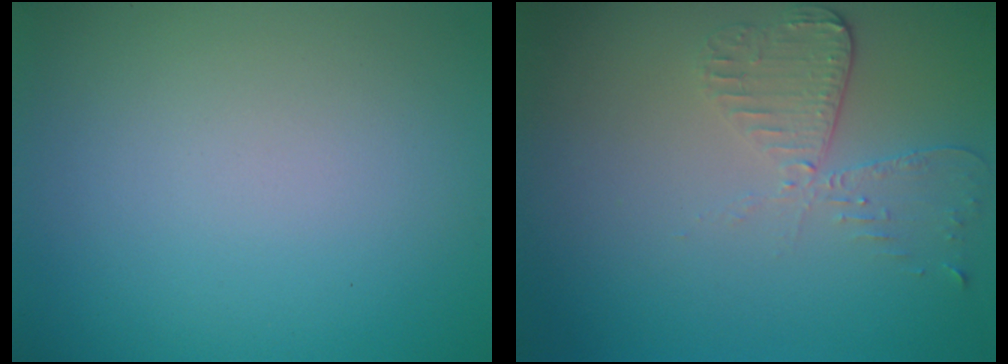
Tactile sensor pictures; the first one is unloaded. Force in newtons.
{"total": 2.9, "press": 2.6, "slide": 1.4}